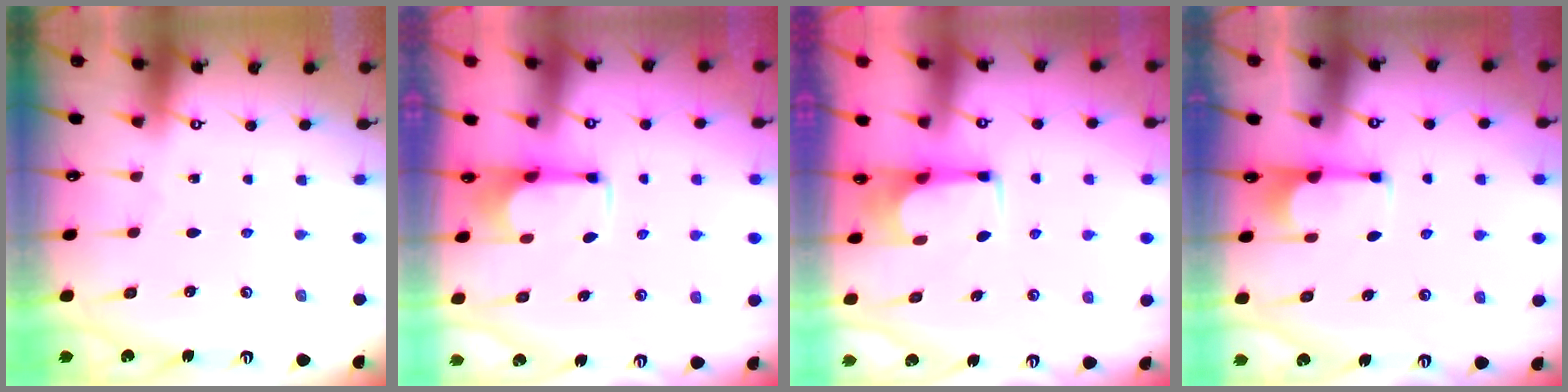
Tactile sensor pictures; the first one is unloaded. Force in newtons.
{"total": 2.5, "press": 2.3, "slide": 0.8}
{"total": 2.4, "press": 2.4, "slide": 0.4}
{"total": 0.0}